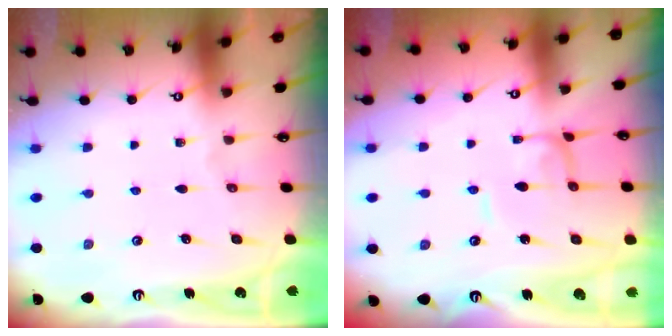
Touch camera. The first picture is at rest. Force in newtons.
{"total": 2.1, "press": 2.1, "slide": 0.0}